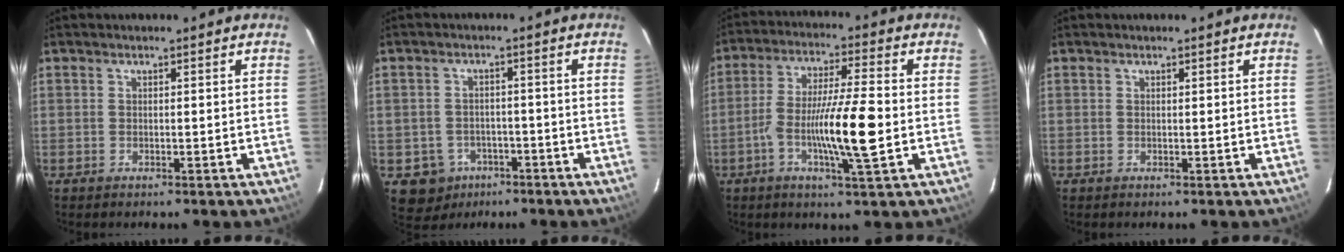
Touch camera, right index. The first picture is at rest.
{"total": 6.1, "force": [-2.8, 5.3, 1.2], "torque": [-0.024, 0.009, -0.033]}
{"total": 12.4, "force": [-2.7, 0.7, 12.1], "torque": [-0.223, -0.002, -0.053]}
{"total": 0.0}